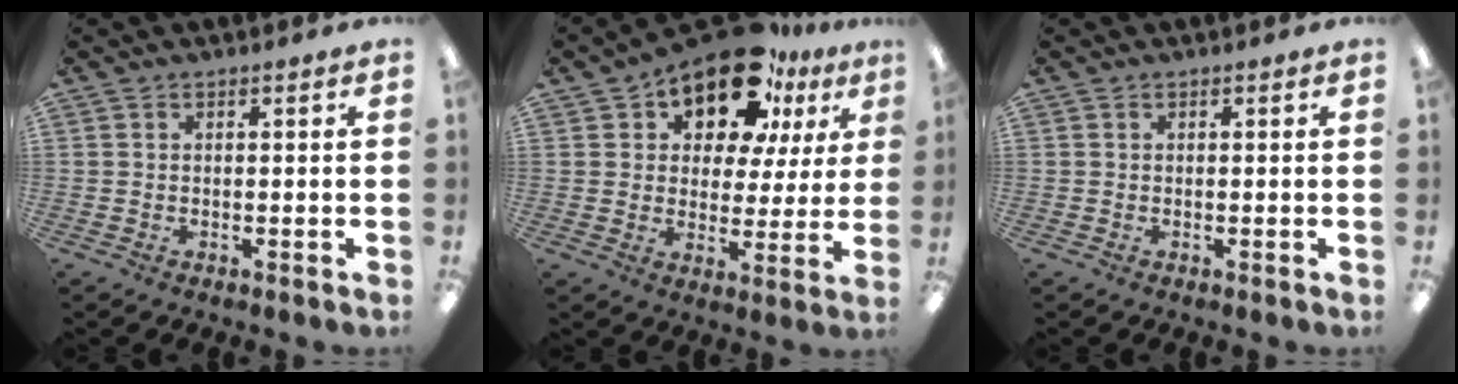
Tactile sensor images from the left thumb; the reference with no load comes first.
{"total": 16.5, "force": [11.7, 7.9, 8.5], "torque": [-0.148, -0.065, 0.205]}
{"total": 0.0}